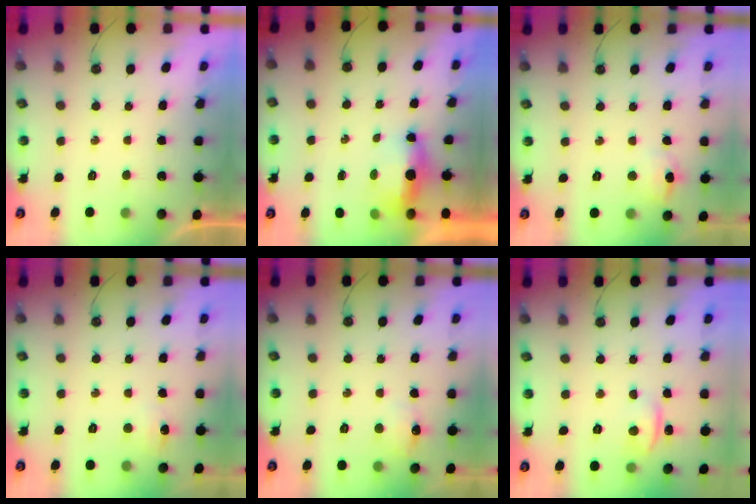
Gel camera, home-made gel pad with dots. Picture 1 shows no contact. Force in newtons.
{"total": 13.6, "press": 6.7, "slide": 11.8}
{"total": 13.9, "press": 5.5, "slide": 12.8}
{"total": 3.8, "press": 3.8, "slide": 0.6}
{"total": 7.0, "press": 7.0, "slide": 0.8}
{"total": 4.7, "press": 2.7, "slide": 3.9}